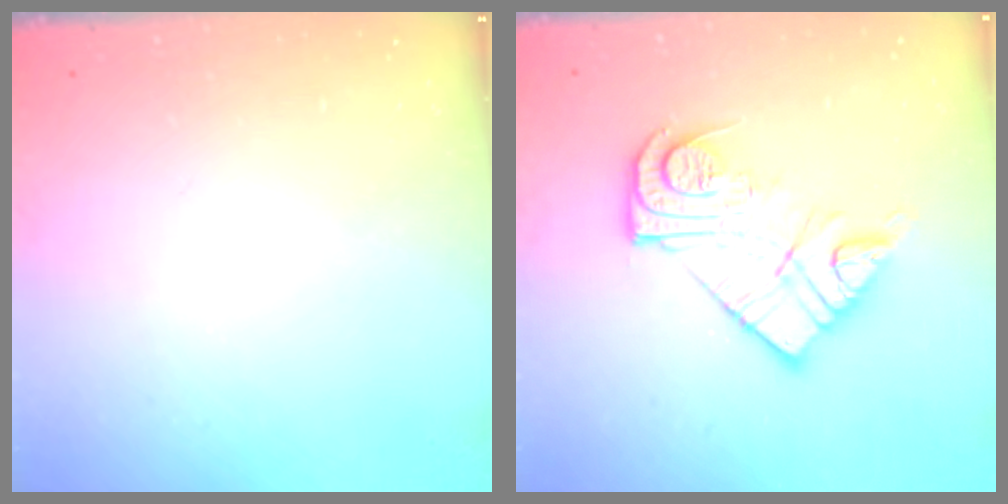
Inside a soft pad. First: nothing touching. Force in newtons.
{"total": 14.9, "press": 14.8, "slide": 1.1}